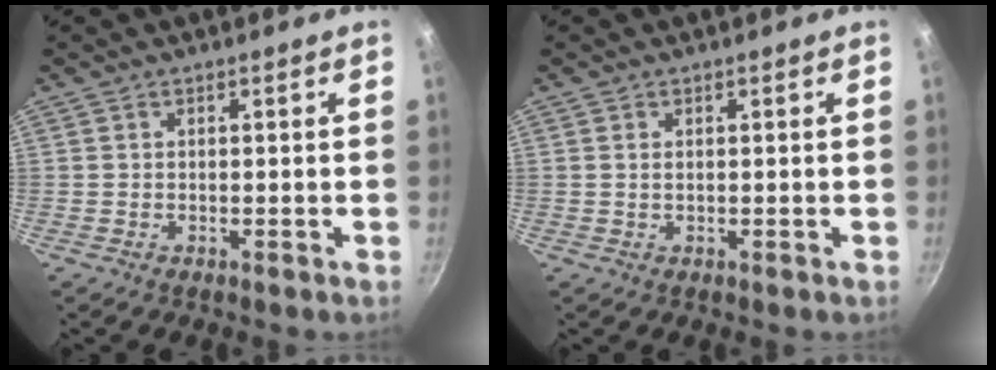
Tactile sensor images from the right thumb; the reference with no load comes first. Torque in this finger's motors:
{"motor_torque": [-0.28, 0.32, 0.05, 0.46, -0.07]}